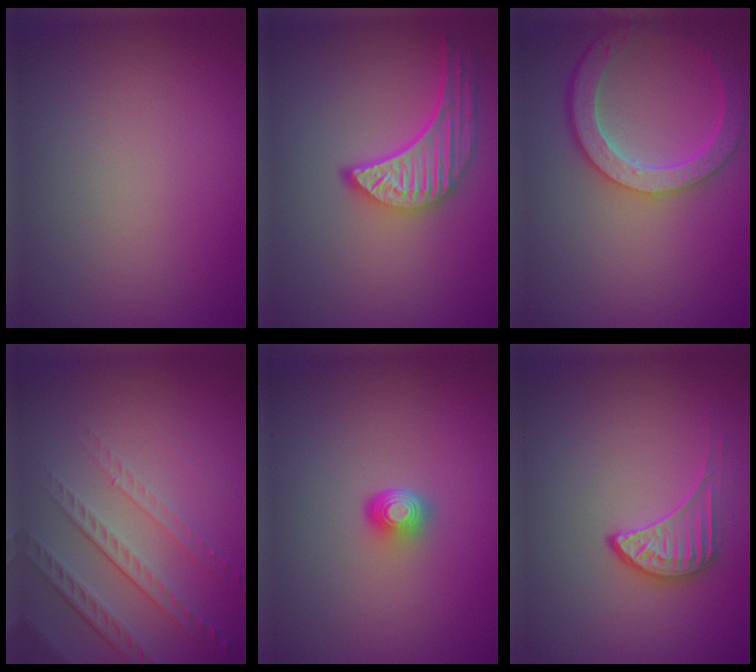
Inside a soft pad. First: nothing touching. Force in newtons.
{"total": 5.4, "press": 4.3, "slide": 3.3}
{"total": 6.0, "press": 4.8, "slide": 3.6}
{"total": 5.0, "press": 3.2, "slide": 3.8}
{"total": 2.1, "press": 1.4, "slide": 1.6}
{"total": 2.3, "press": 1.7, "slide": 1.5}